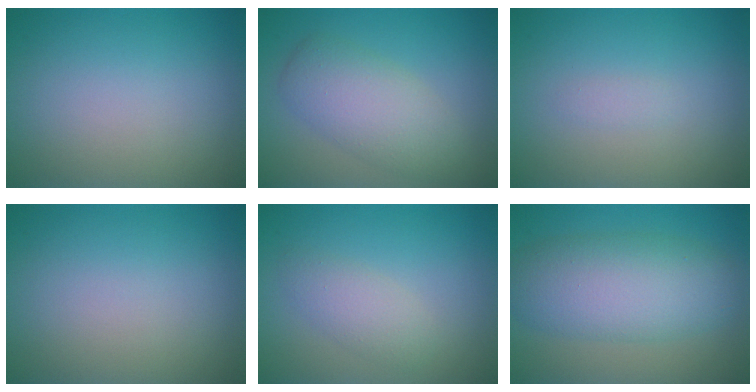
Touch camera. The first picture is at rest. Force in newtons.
{"total": 5.0, "press": 5.0, "slide": 0.2}
{"total": 0.6, "press": 0.6, "slide": 0.0}
{"total": 0.0}
{"total": 2.3, "press": 2.3, "slide": 0.1}
{"total": 7.4, "press": 7.4, "slide": 0.0}